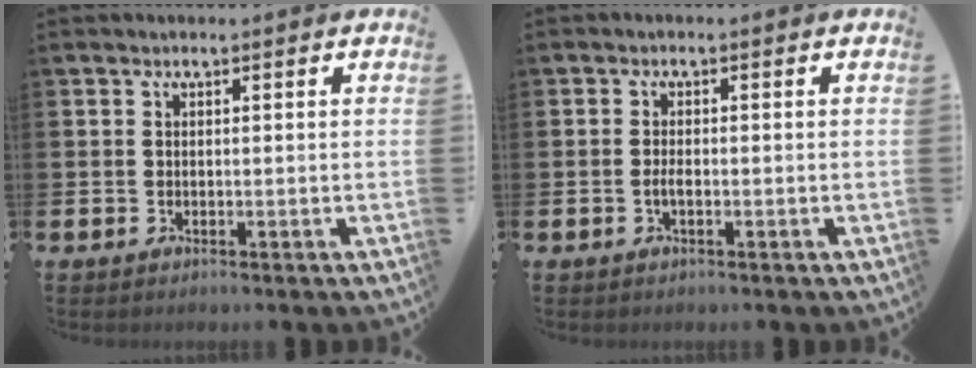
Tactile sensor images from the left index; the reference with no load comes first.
{"total": 1.2, "force": [-0.5, 0.4, 1.0], "torque": [-0.024, 0.002, -0.009]}